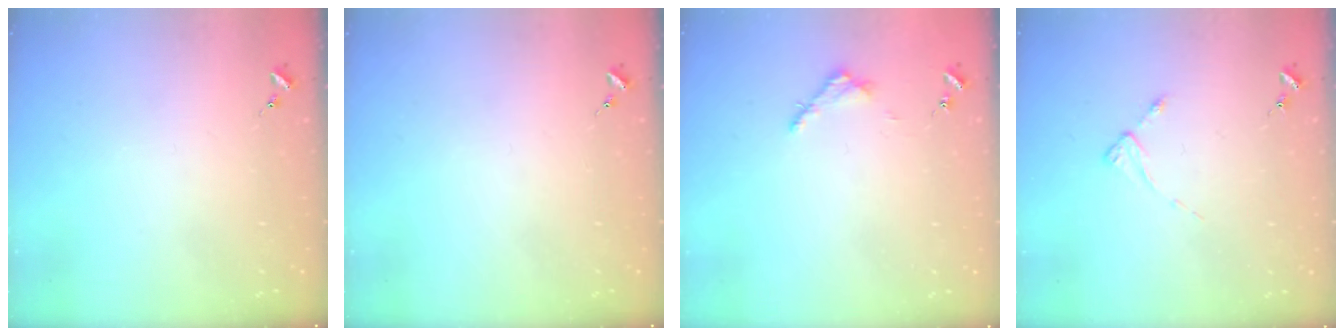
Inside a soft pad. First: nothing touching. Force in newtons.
{"total": 0.0}
{"total": 3.2, "press": 3.2, "slide": 0.4}
{"total": 2.4, "press": 2.4, "slide": 0.3}